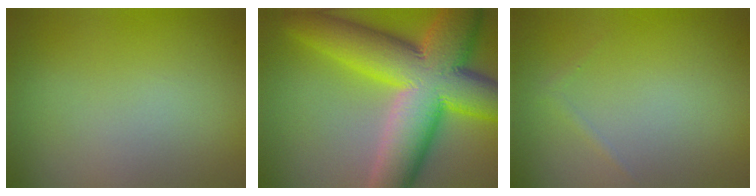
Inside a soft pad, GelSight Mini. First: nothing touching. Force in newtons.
{"total": 14.8, "press": 14.8, "slide": 0.4}
{"total": 0.5, "press": 0.5, "slide": 0.0}